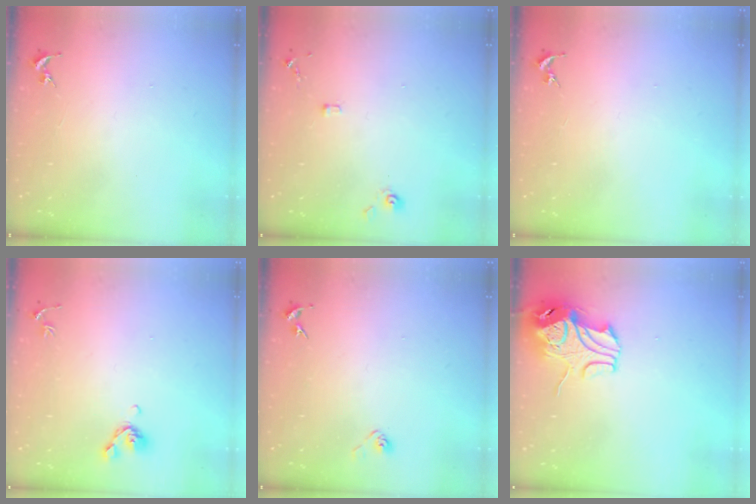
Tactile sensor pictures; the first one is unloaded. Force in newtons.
{"total": 6.5, "press": 6.4, "slide": 0.6}
{"total": 0.0}
{"total": 6.5, "press": 6.4, "slide": 1.3}
{"total": 2.9, "press": 2.8, "slide": 0.8}
{"total": 10.5, "press": 10.4, "slide": 1.5}